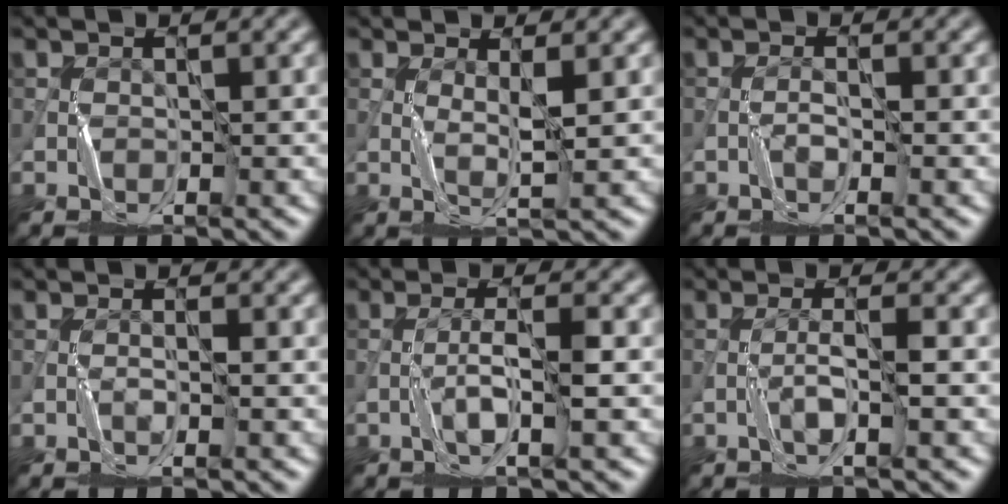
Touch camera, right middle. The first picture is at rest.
{"total": 1.3, "force": [0.8, -0.8, 0.7], "torque": [-0.021, -0.005, 0.018]}
{"total": 0.8, "force": [-0.4, -0.6, -0.4], "torque": [0.001, 0.002, -0.010]}
{"total": 0.7, "force": [-0.2, -0.6, -0.3], "torque": [0.000, 0.000, -0.006]}
{"total": 2.0, "force": [-0.7, -0.7, 1.8], "torque": [-0.038, 0.007, -0.018]}
{"total": 1.4, "force": [-0.7, -0.9, 0.8], "torque": [-0.020, 0.006, -0.017]}